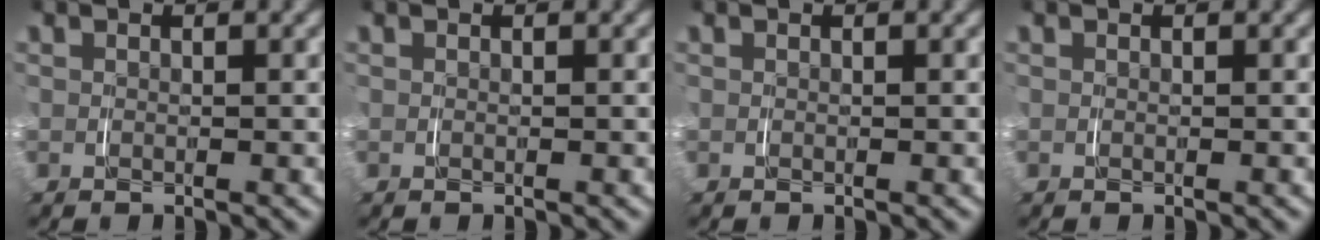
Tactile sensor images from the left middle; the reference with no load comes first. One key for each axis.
{"total": 0.0}
{"total": 0.0}
{"total": 0.0}